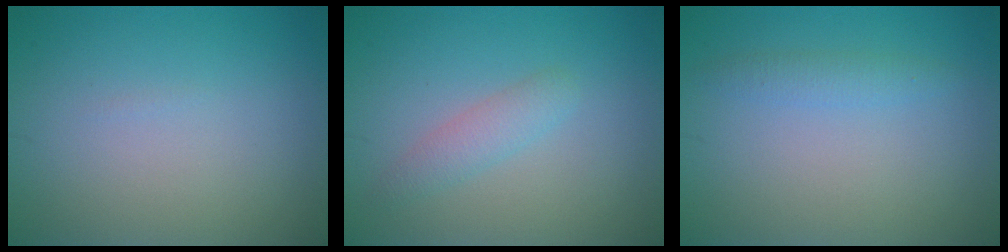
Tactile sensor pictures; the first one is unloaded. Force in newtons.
{"total": 1.9, "press": 1.9, "slide": 0.0}
{"total": 1.4, "press": 1.4, "slide": 0.1}